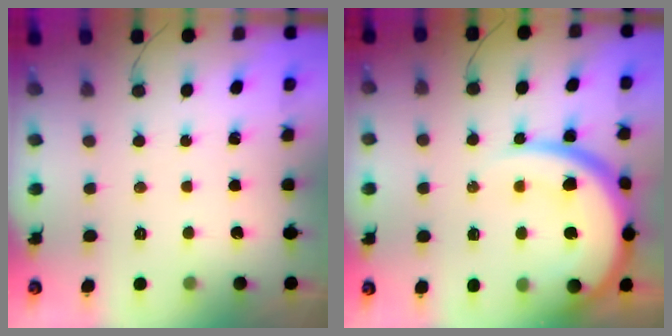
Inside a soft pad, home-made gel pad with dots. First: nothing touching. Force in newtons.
{"total": 16.8, "press": 16.7, "slide": 1.6}